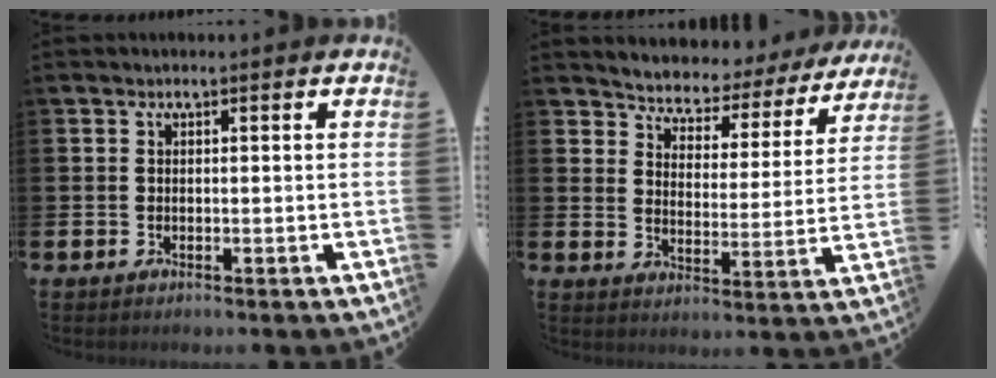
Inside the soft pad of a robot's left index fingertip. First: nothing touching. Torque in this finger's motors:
{"motor_torque": [0.51, -0.45, 0.16, 0.07]}